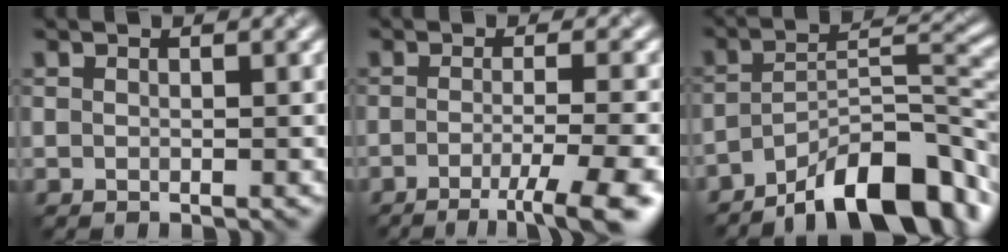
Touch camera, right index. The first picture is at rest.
{"total": 6.5, "force": [-3.3, 1.2, 5.5], "torque": [-0.072, -0.005, -0.054]}
{"total": 10.9, "force": [-7.3, 3.2, 7.4], "torque": [-0.106, 0.014, -0.132]}